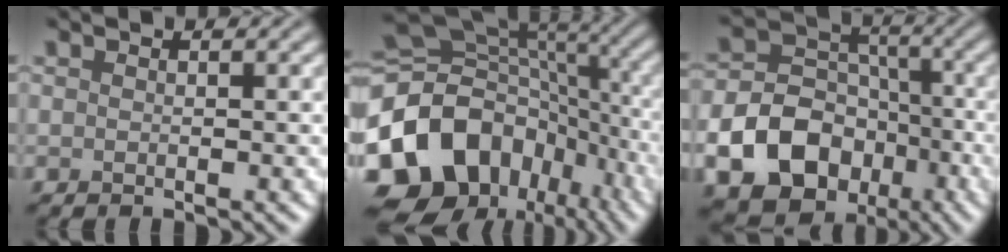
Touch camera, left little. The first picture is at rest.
{"total": 16.4, "force": [-5.6, 12.1, 9.5], "torque": [-0.223, -0.001, -0.101]}
{"total": 15.9, "force": [-7.1, 12.7, 6.5], "torque": [-0.126, -0.039, -0.139]}